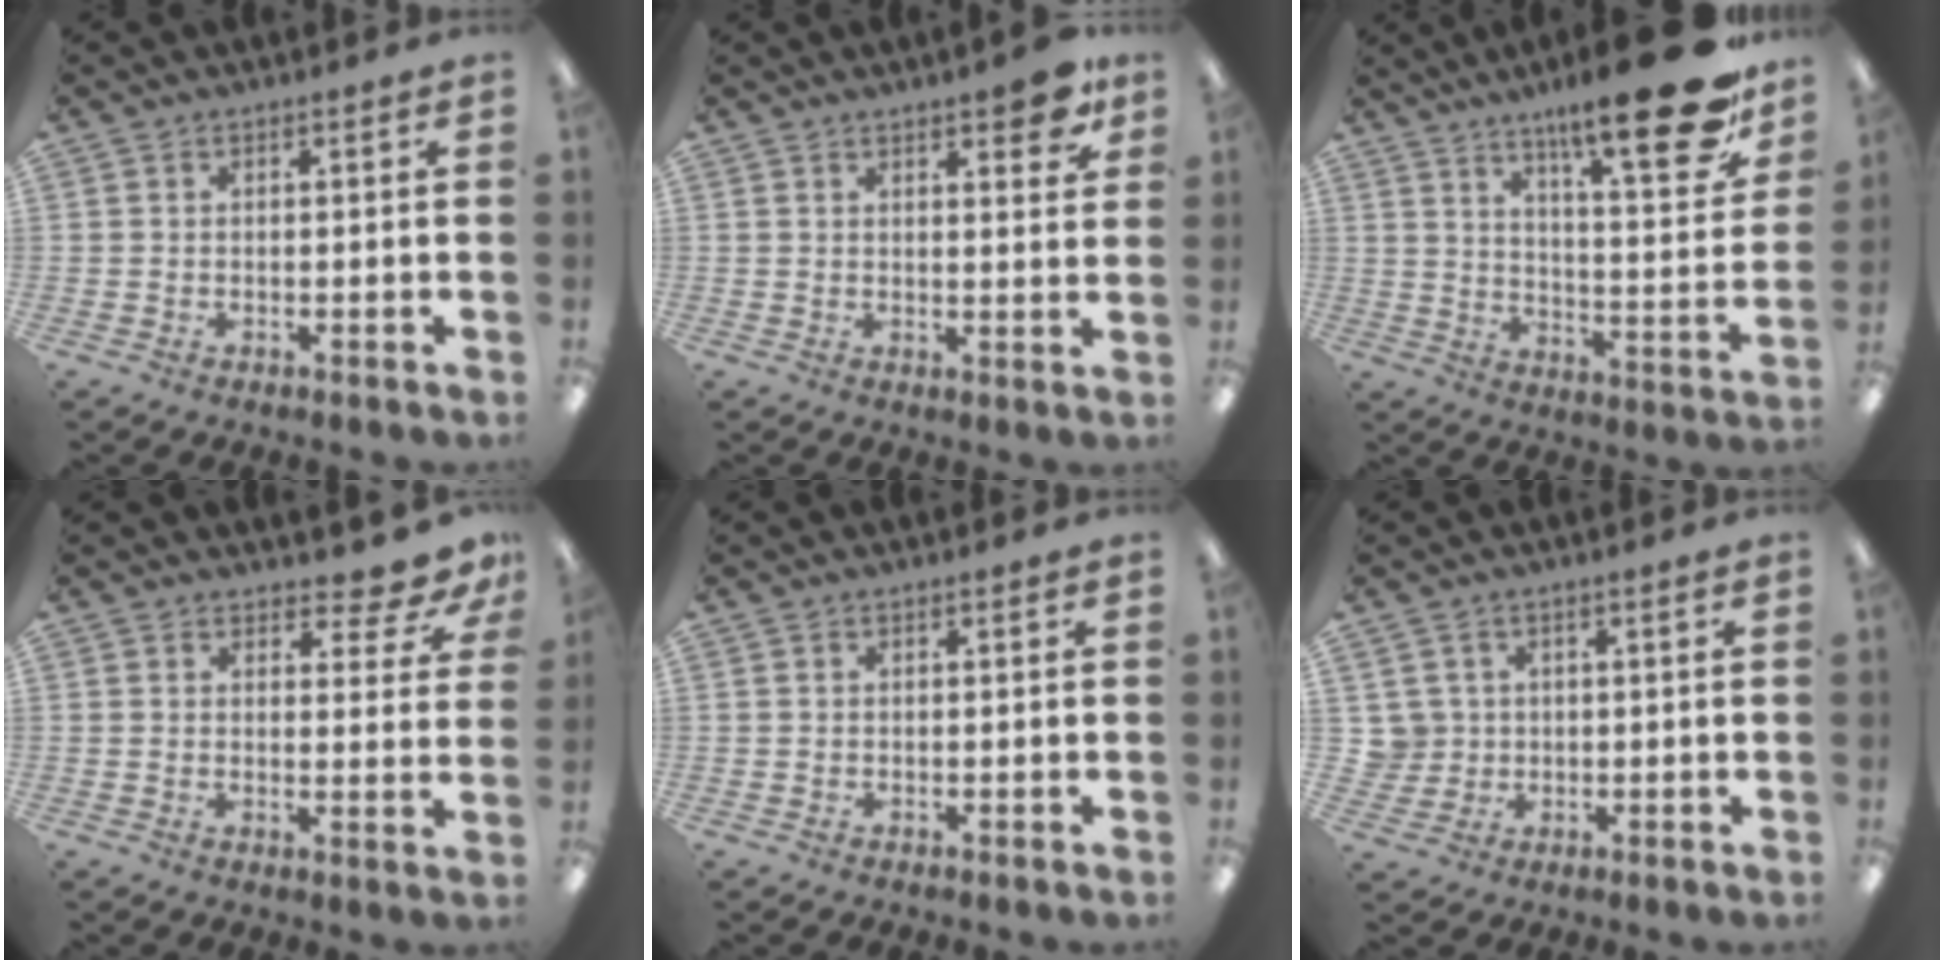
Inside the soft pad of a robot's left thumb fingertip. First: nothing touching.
{"total": 6.7, "force": [4.8, 2.0, 4.2], "torque": [-0.047, -0.026, 0.075]}
{"total": 22.8, "force": [14.8, 5.9, 16.3], "torque": [-0.231, -0.103, 0.231]}
{"total": 6.2, "force": [5.2, 1.9, 2.7], "torque": [-0.025, -0.036, 0.090]}
{"total": 0.0}
{"total": 4.2, "force": [1.3, 3.9, 0.1], "torque": [-0.008, 0.007, 0.026]}